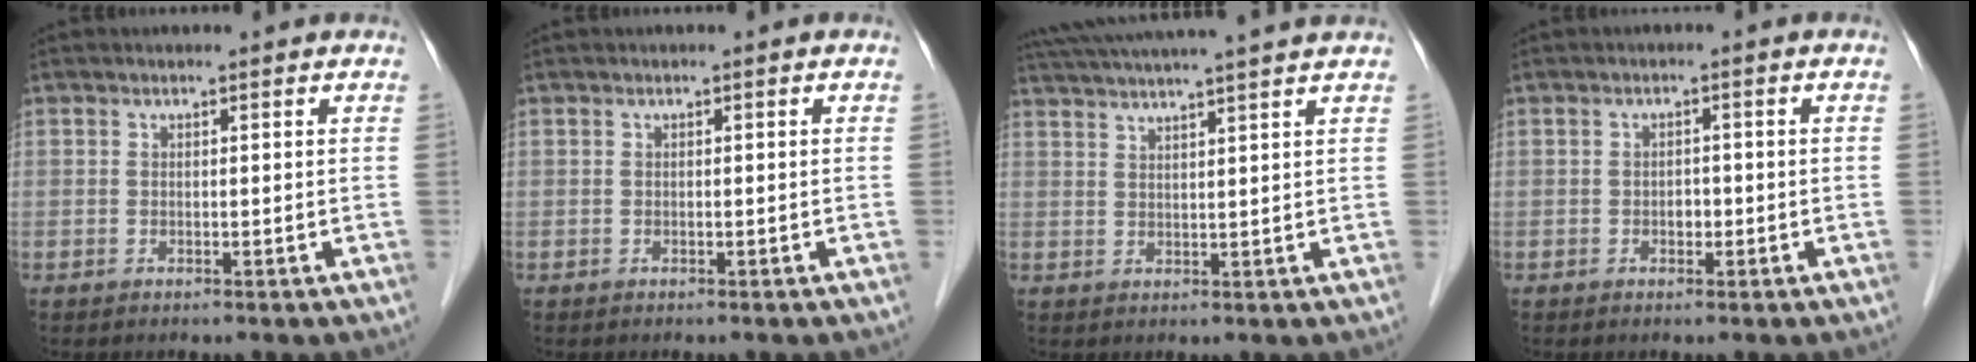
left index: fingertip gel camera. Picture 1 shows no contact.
{"total": 0.0}
{"total": 14.8, "force": [13.1, -0.9, 6.8], "torque": [-0.125, 0.022, 0.187]}
{"total": 1.4, "force": [-0.6, 1.0, 0.8], "torque": [-0.011, 0.001, -0.009]}